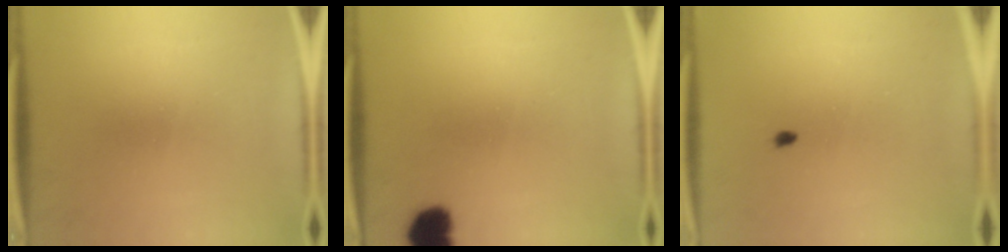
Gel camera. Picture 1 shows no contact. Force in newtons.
{"total": 5.7}
{"total": 1.4}